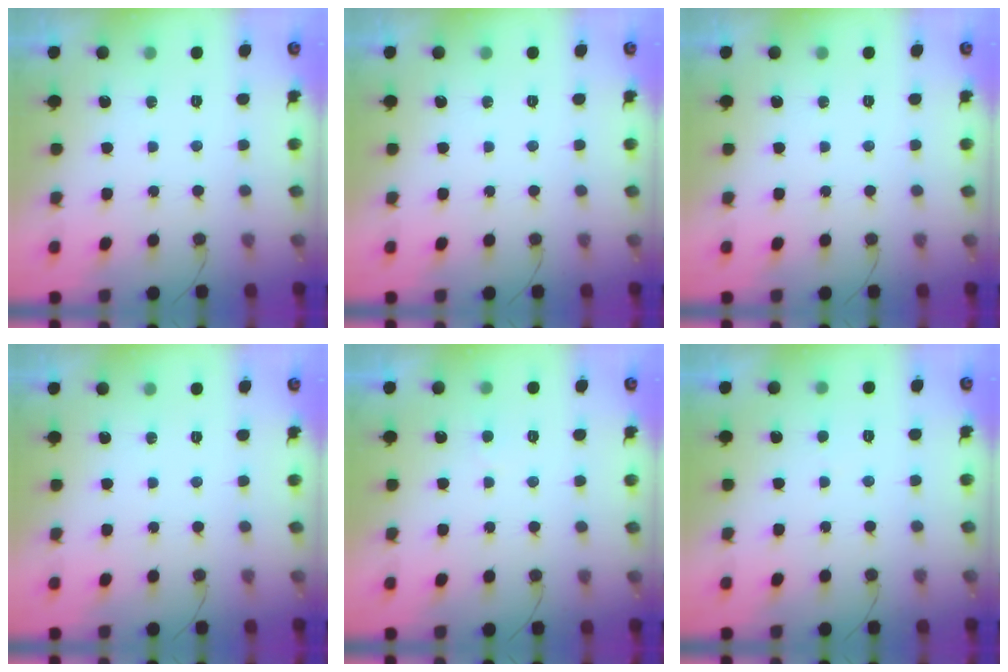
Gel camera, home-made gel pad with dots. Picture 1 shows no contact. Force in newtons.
{"total": 0.0}
{"total": 0.0}
{"total": 0.0}
{"total": 2.7, "press": 2.7, "slide": 0.3}
{"total": 1.6, "press": 1.6, "slide": 0.2}